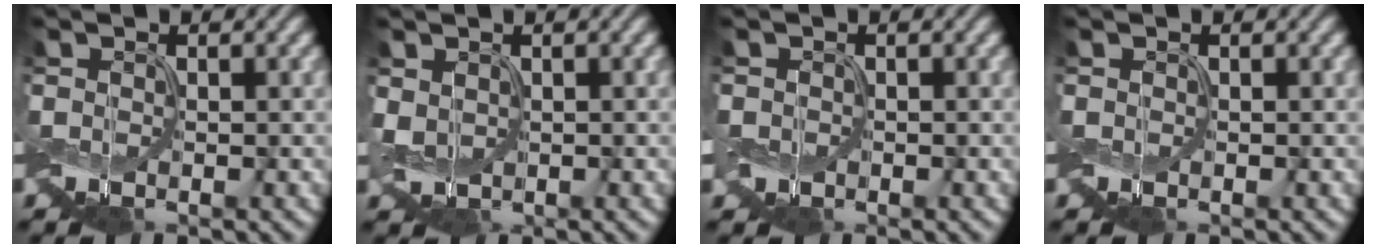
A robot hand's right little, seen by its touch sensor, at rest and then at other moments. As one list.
[{"total": 2.1, "force": [-0.1, 1.6, 1.3], "torque": [-0.037, 0.003, -0.003]}, {"total": 1.0, "force": [-0.3, 0.9, 0.2], "torque": [-0.010, 0.002, -0.006]}, {"total": 0.0}]